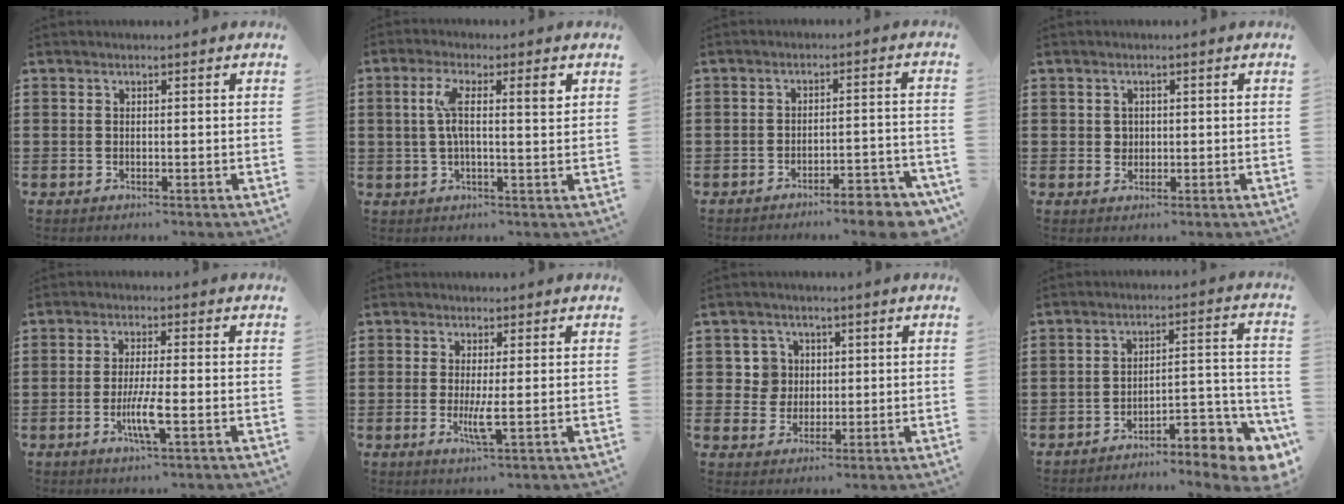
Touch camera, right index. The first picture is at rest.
{"total": 6.2, "force": [1.7, 1.1, 5.8], "torque": [-0.116, 0.003, 0.025]}
{"total": 5.1, "force": [-4.6, 0.1, 2.2], "torque": [-0.033, -0.006, -0.088]}
{"total": 1.4, "force": [0.3, 1.4, 0.3], "torque": [-0.010, 0.008, 0.006]}
{"total": 5.4, "force": [-1.9, 0.6, 5.0], "torque": [-0.095, -0.013, -0.035]}
{"total": 3.1, "force": [-0.4, 0.2, 3.1], "torque": [-0.057, -0.006, -0.008]}
{"total": 3.9, "force": [0.8, 3.8, 0.6], "torque": [-0.034, 0.011, 0.014]}
{"total": 6.0, "force": [-5.6, 0.5, 2.1], "torque": [-0.029, -0.001, -0.109]}